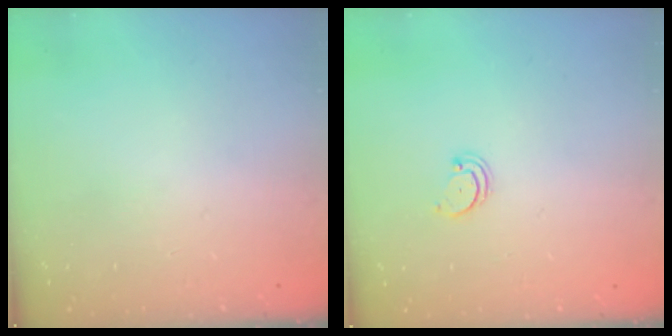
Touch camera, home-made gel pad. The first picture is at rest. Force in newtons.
{"total": 2.0, "press": 2.0, "slide": 0.2}